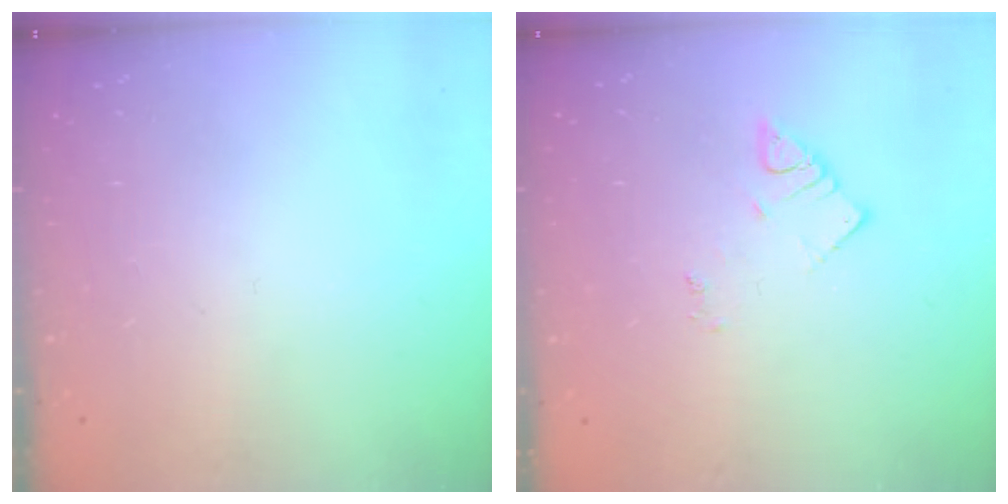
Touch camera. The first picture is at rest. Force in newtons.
{"total": 2.7, "press": 2.7, "slide": 0.4}